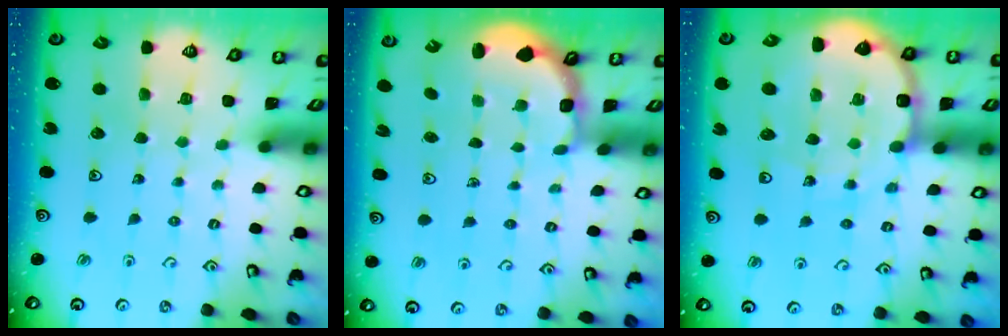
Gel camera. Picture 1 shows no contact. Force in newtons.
{"total": 3.5, "press": 3.0, "slide": 1.6}
{"total": 13.6, "press": 13.3, "slide": 2.8}